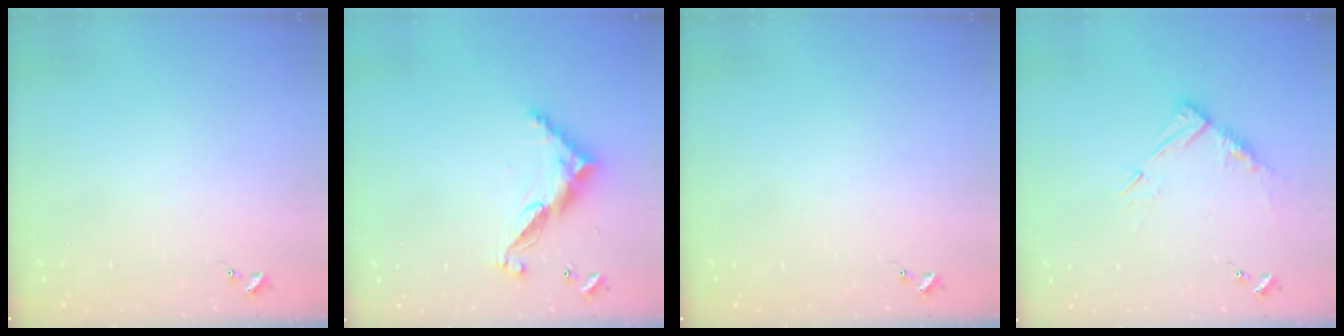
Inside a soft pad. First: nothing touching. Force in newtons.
{"total": 11.6, "press": 11.6, "slide": 0.3}
{"total": 0.0}
{"total": 10.2, "press": 10.1, "slide": 0.9}